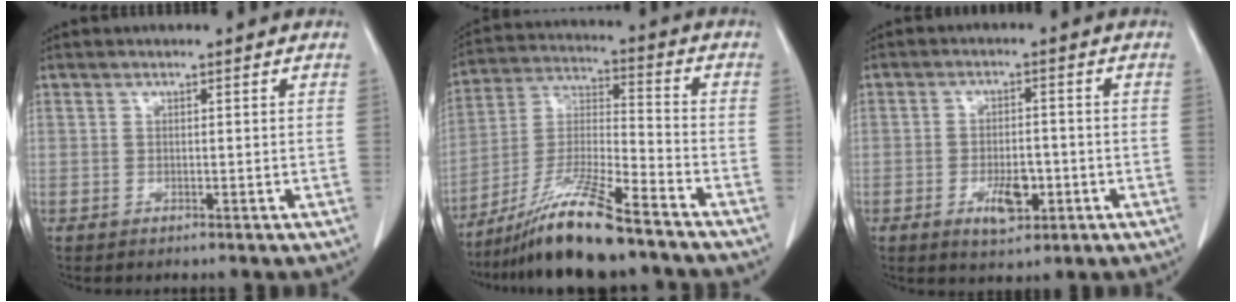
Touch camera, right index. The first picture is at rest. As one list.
[{"total": 14.2, "force": [-11.0, 0.6, 8.9], "torque": [-0.173, -0.019, -0.201]}, {"total": 5.2, "force": [-2.1, 2.3, 4.2], "torque": [-0.068, 0.000, -0.027]}]